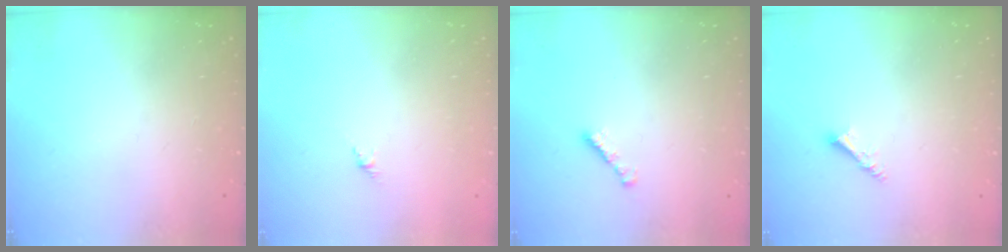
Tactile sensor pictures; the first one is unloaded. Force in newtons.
{"total": 1.5, "press": 1.4, "slide": 0.6}
{"total": 1.9, "press": 1.9, "slide": 0.5}
{"total": 3.9, "press": 3.9, "slide": 0.5}